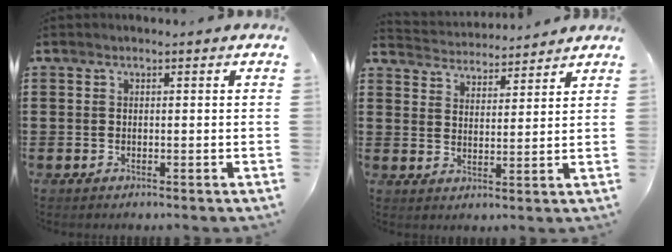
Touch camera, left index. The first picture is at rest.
{"total": 3.6, "force": [3.6, 0.1, -0.4], "torque": [-0.011, -0.023, 0.062]}